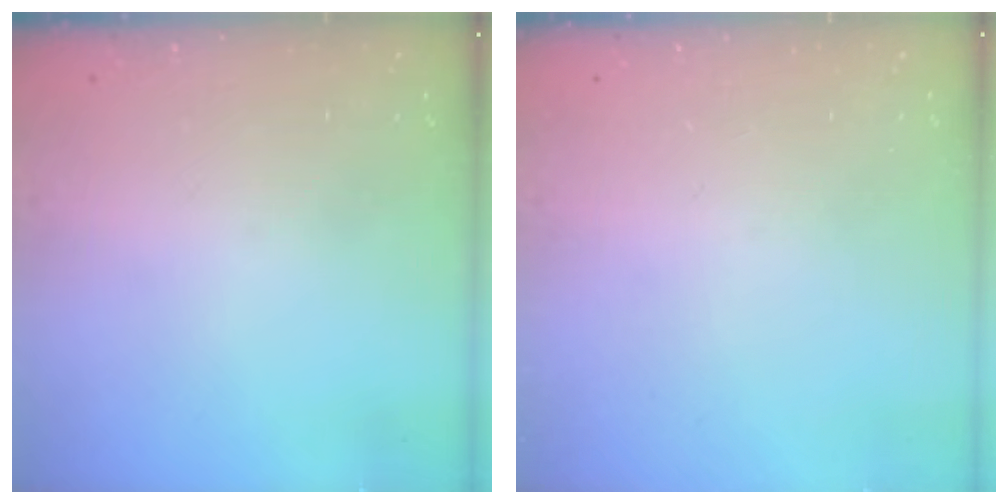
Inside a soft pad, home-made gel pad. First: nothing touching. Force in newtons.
{"total": 0.0}